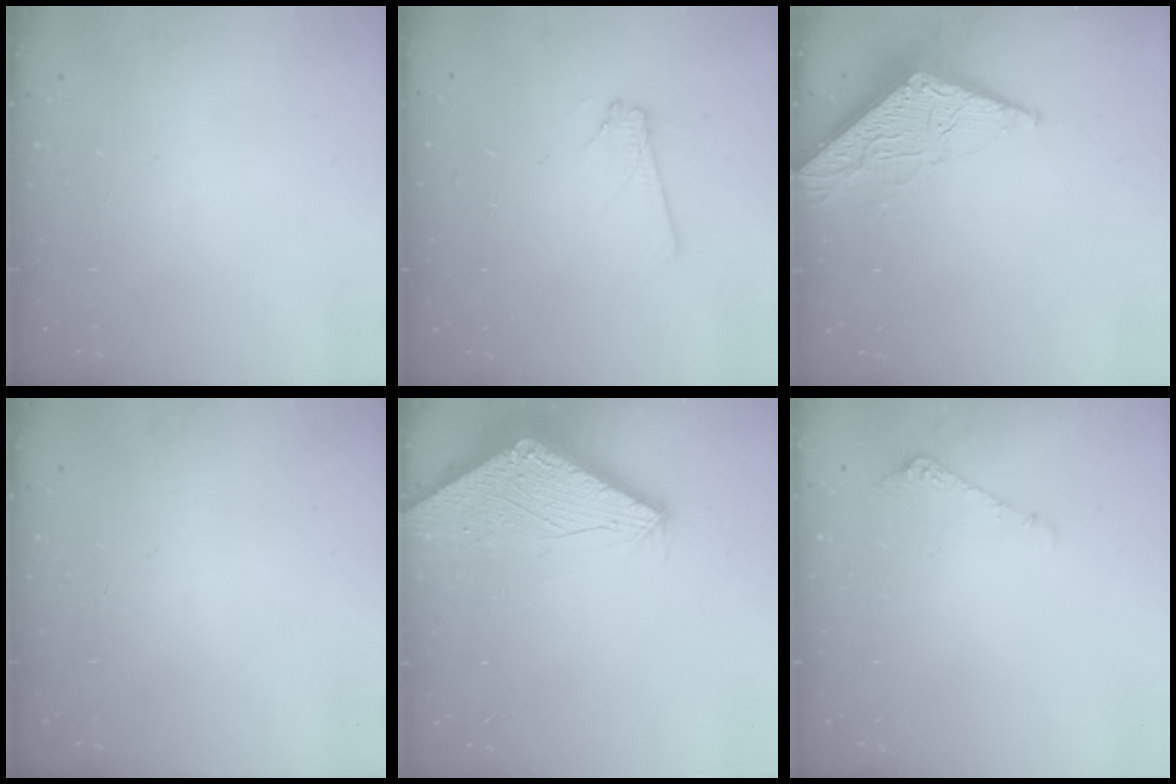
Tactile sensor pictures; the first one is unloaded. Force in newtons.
{"total": 2.9, "press": 2.9, "slide": 0.4}
{"total": 6.4, "press": 6.4, "slide": 0.8}
{"total": 0.0}
{"total": 2.9, "press": 2.9, "slide": 0.2}
{"total": 6.5, "press": 6.5, "slide": 0.8}